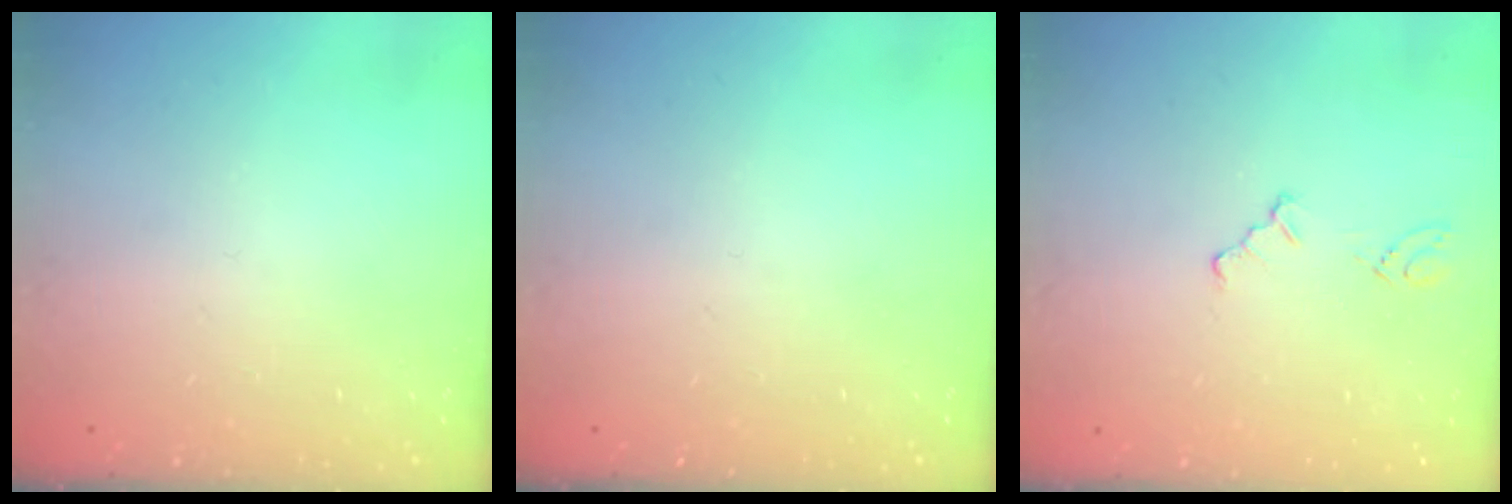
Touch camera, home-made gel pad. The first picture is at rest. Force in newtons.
{"total": 0.0}
{"total": 2.4, "press": 2.3, "slide": 0.4}